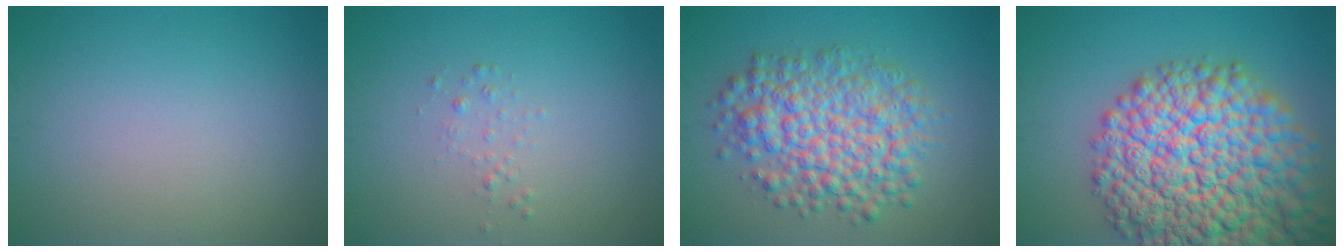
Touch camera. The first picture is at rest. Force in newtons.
{"total": 0.8, "press": 0.8, "slide": 0.1}
{"total": 7.7, "press": 7.7, "slide": 0.1}
{"total": 16.9, "press": 16.9, "slide": 0.7}